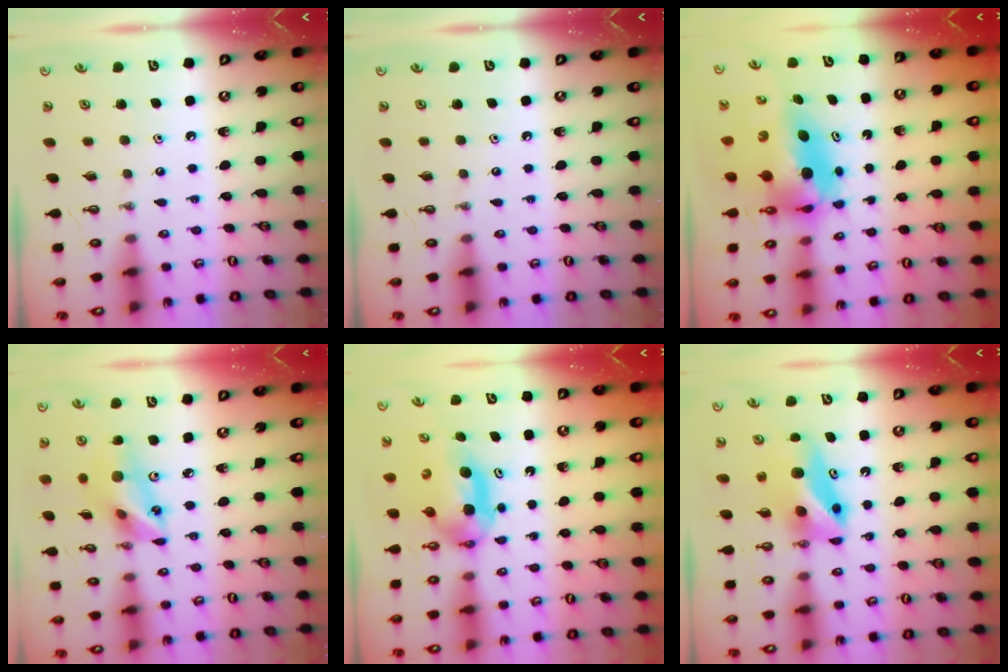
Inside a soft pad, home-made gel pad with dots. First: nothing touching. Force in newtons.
{"total": 0.0}
{"total": 7.9, "press": 7.8, "slide": 1.5}
{"total": 15.5, "press": 15.1, "slide": 3.3}
{"total": 6.7, "press": 5.5, "slide": 3.8}
{"total": 8.7, "press": 7.8, "slide": 3.8}